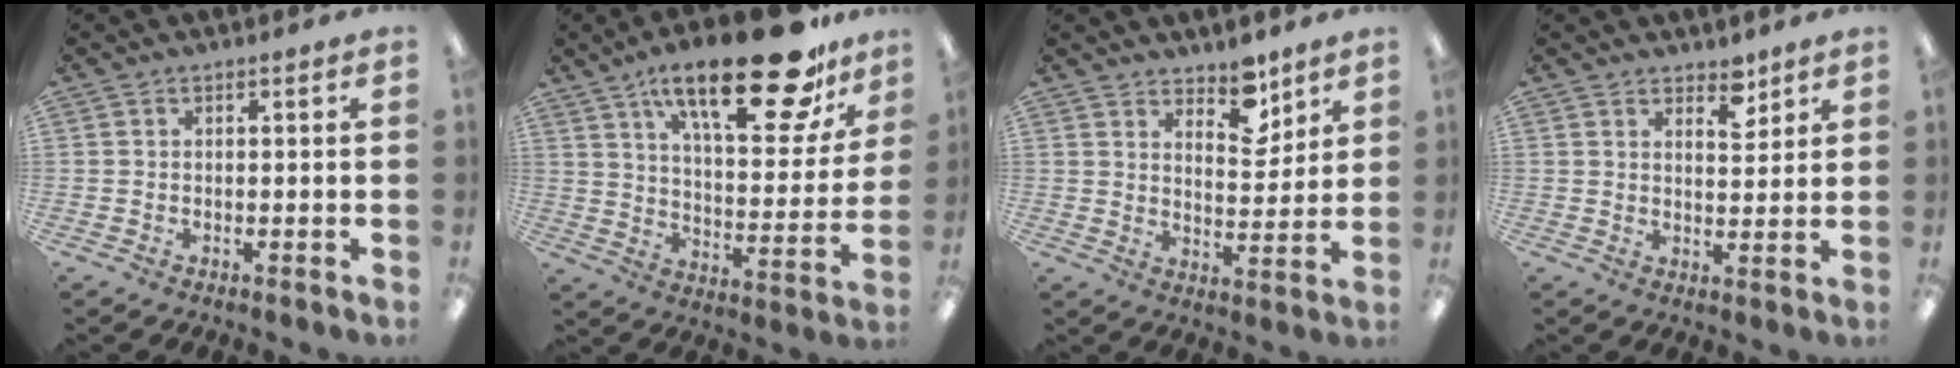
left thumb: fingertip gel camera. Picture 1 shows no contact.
{"total": 26.2, "force": [17.2, 8.8, 17.7], "torque": [-0.264, -0.103, 0.276]}
{"total": 8.3, "force": [6.7, 3.7, 3.3], "torque": [-0.031, -0.047, 0.116]}
{"total": 4.3, "force": [3.6, 1.7, 1.9], "torque": [-0.005, -0.026, 0.056]}